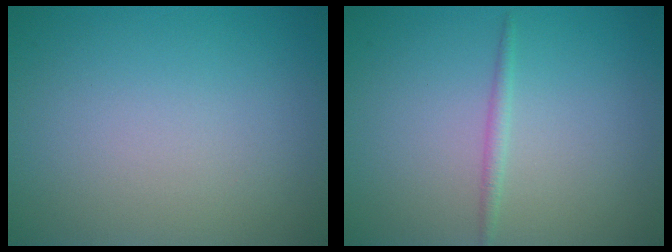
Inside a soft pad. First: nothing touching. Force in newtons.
{"total": 1.0, "press": 1.0, "slide": 0.0}